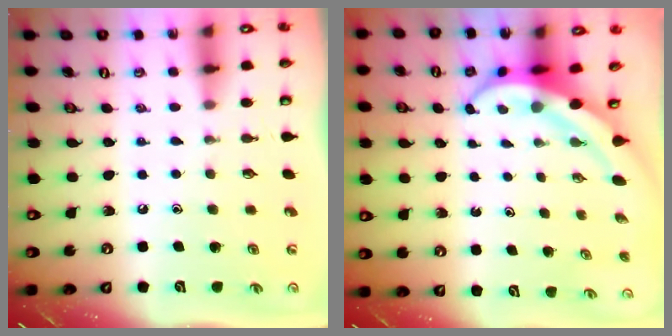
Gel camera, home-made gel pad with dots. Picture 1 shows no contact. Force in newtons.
{"total": 5.2, "press": 5.2, "slide": 0.6}